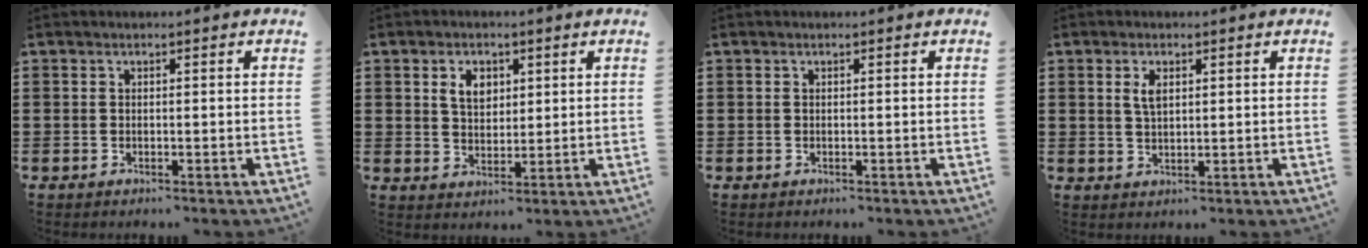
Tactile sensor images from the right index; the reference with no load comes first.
{"total": 4.1, "force": [1.7, 2.8, 2.5], "torque": [-0.060, 0.012, 0.028]}
{"total": 0.0}
{"total": 2.8, "force": [1.1, 1.2, 2.2], "torque": [-0.049, 0.004, 0.018]}